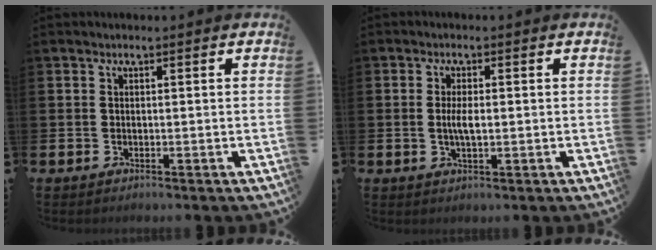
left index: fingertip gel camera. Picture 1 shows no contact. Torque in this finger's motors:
{"motor_torque": [0.65, 0.12, 0.09, 0.06]}